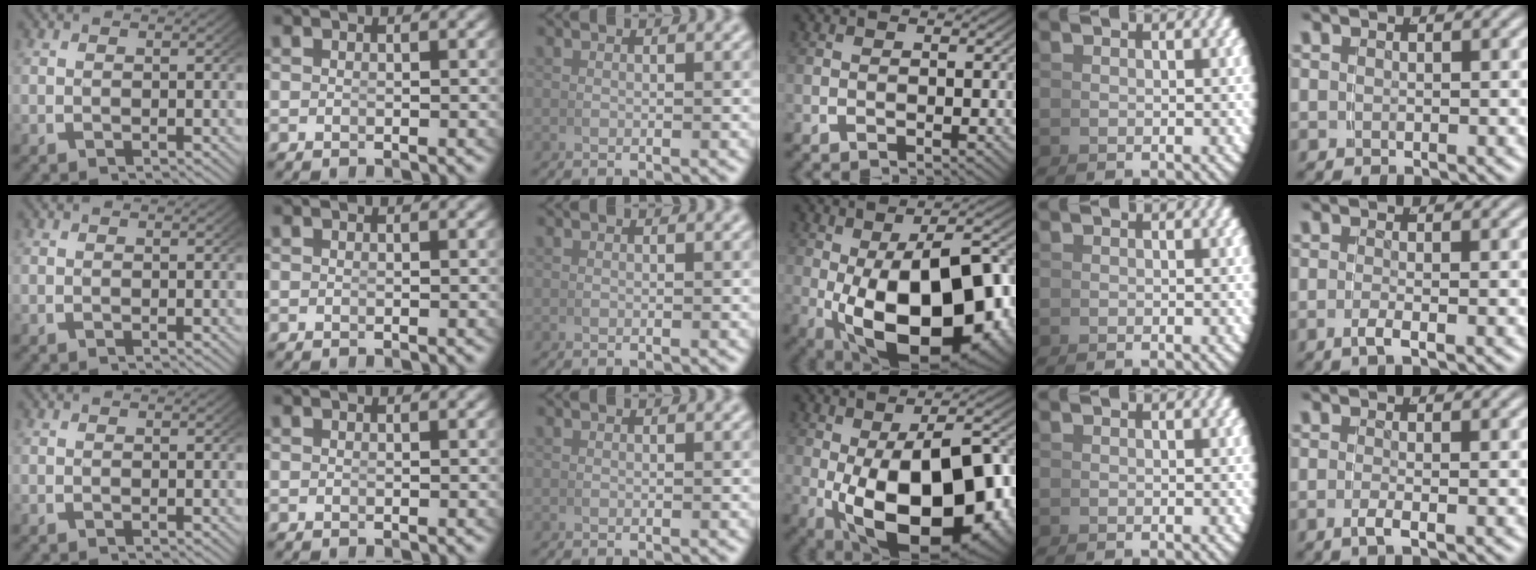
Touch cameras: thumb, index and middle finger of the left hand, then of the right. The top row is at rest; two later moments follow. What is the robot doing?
{"motion": "lift_and_place", "object": "bowl"}